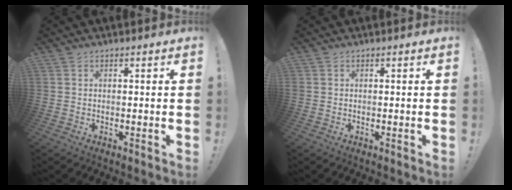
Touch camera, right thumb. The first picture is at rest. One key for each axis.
{"total": 0.5, "fx": 0.0, "fy": 0.5, "fz": 0.1, "tx": -0.008, "ty": 0.005, "tz": 0.001}